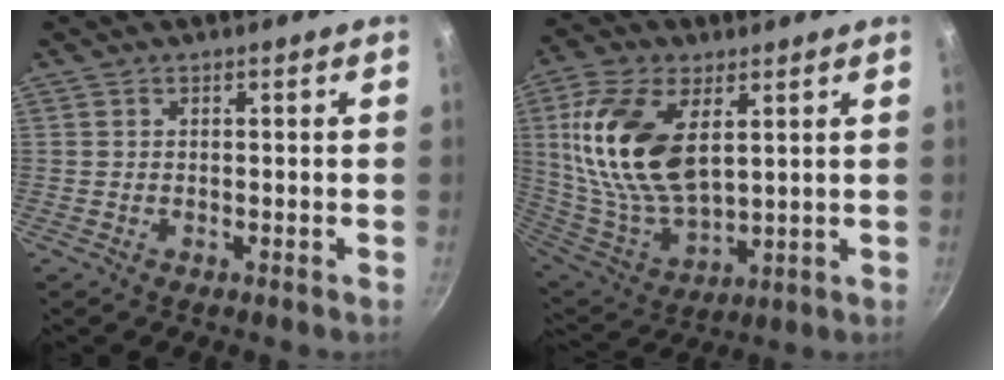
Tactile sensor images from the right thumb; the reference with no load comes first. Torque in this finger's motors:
{"motor_torque": [-0.85, 2.14, 2.03, 0.59, 0.45]}